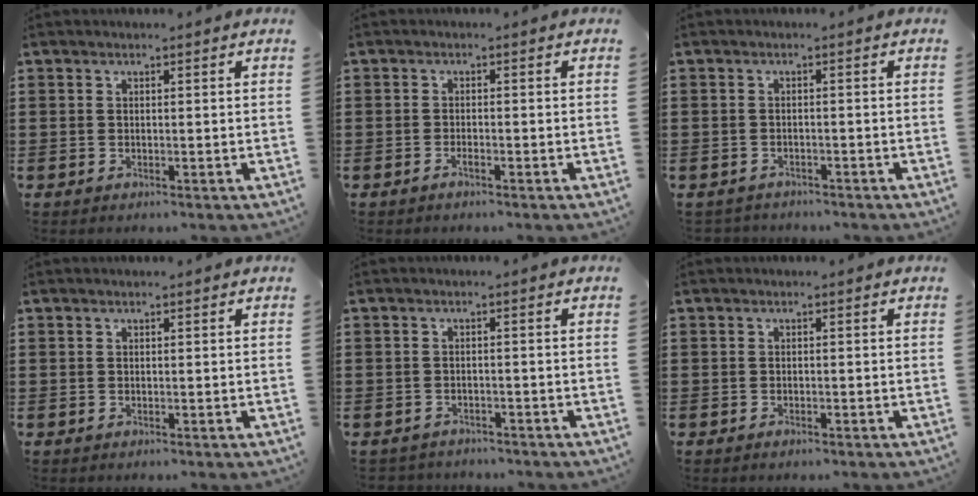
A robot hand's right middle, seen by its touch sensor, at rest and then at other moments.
{"total": 1.2, "force": [-0.8, 0.1, 0.8], "torque": [-0.019, -0.007, -0.013]}
{"total": 1.3, "force": [-1.2, 0.3, -0.1], "torque": [-0.003, 0.001, -0.028]}
{"total": 0.0}
{"total": 1.7, "force": [-1.7, 0.3, -0.2], "torque": [-0.003, 0.000, -0.039]}
{"total": 0.6, "force": [-0.5, 0.1, 0.2], "torque": [-0.007, -0.002, -0.009]}